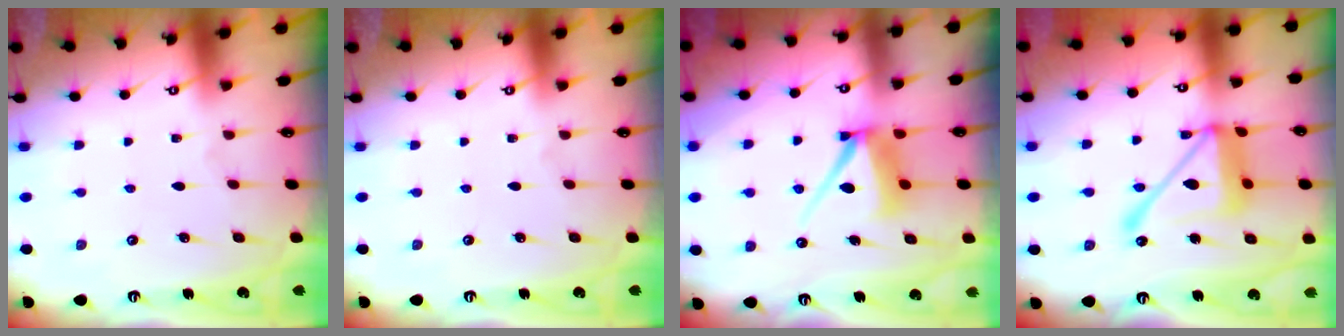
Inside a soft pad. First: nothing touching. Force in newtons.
{"total": 0.0}
{"total": 9.0, "press": 9.0, "slide": 1.0}
{"total": 17.0, "press": 16.9, "slide": 1.6}